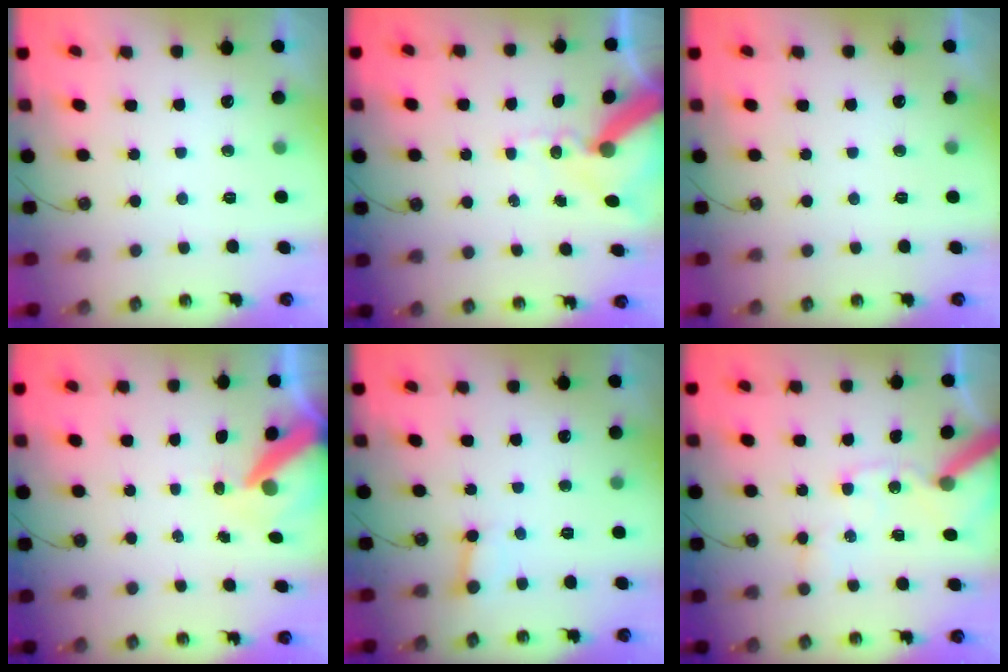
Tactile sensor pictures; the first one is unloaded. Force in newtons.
{"total": 12.0, "press": 11.8, "slide": 1.8}
{"total": 0.0}
{"total": 10.1, "press": 10.0, "slide": 1.3}
{"total": 2.5, "press": 2.5, "slide": 0.1}
{"total": 12.6, "press": 12.4, "slide": 1.8}